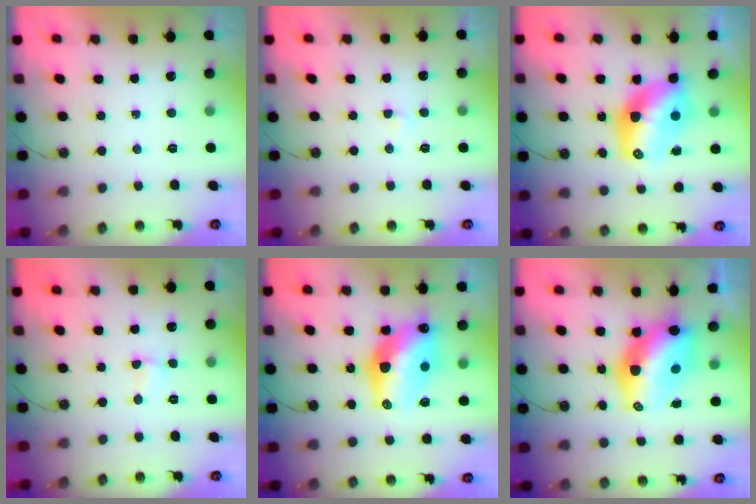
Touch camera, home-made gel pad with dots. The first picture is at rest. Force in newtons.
{"total": 2.3, "press": 2.3, "slide": 0.4}
{"total": 12.5, "press": 12.5, "slide": 1.0}
{"total": 1.1, "press": 1.0, "slide": 0.3}
{"total": 14.6, "press": 14.6, "slide": 0.9}
{"total": 12.3, "press": 12.2, "slide": 1.1}